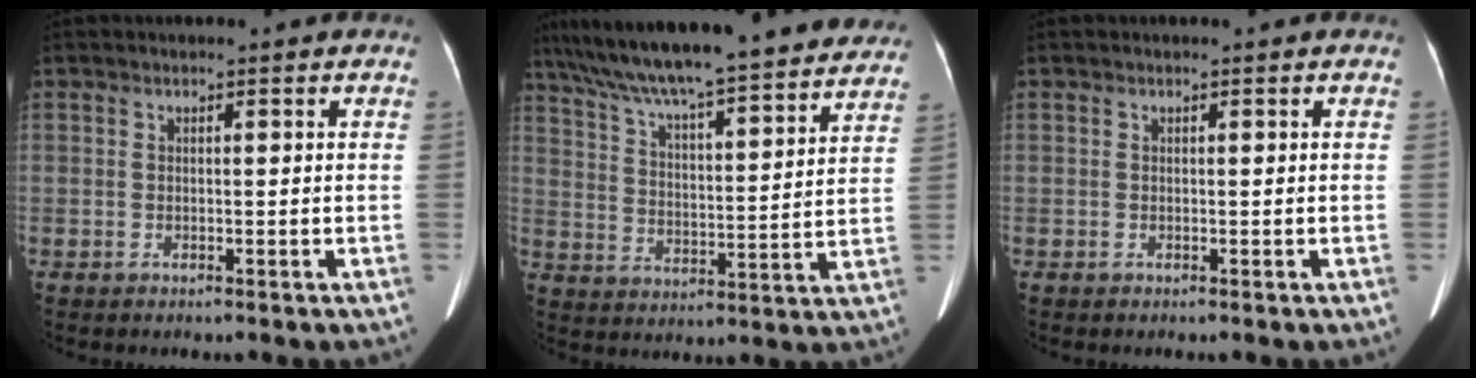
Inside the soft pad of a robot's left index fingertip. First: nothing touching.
{"total": 27.9, "force": [24.6, 3.4, 12.7], "torque": [-0.210, -0.002, 0.336]}
{"total": 0.0}